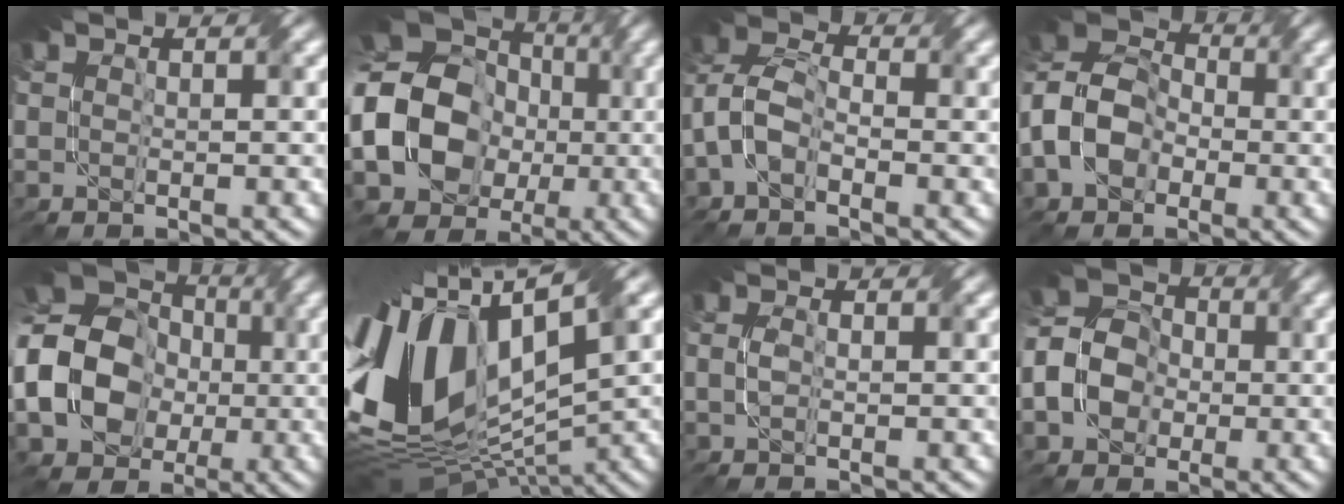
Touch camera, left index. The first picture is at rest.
{"total": 17.4, "force": [-2.9, 14.9, 8.5], "torque": [-0.182, -0.004, -0.087]}
{"total": 3.9, "force": [-1.9, 2.3, 2.6], "torque": [-0.060, 0.011, -0.052]}
{"total": 7.3, "force": [-2.4, 5.4, 4.2], "torque": [-0.086, 0.010, -0.067]}
{"total": 13.9, "force": [-2.2, 11.2, 7.9], "torque": [-0.150, -0.013, -0.067]}
{"total": 15.4, "force": [1.6, 8.1, 13.0], "torque": [-0.283, 0.014, 0.025]}
{"total": 0.8, "force": [-0.4, 0.2, 0.7], "torque": [-0.019, 0.001, -0.012]}
{"total": 6.0, "force": [-1.8, 4.9, 3.1], "torque": [-0.068, 0.008, -0.052]}